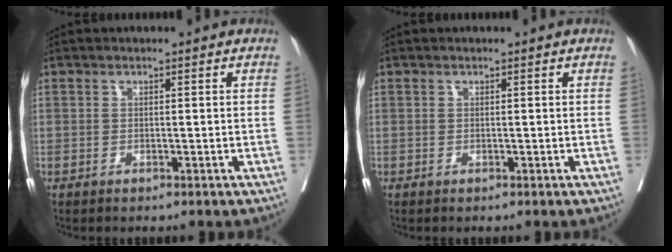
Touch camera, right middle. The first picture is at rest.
{"total": 0.0}